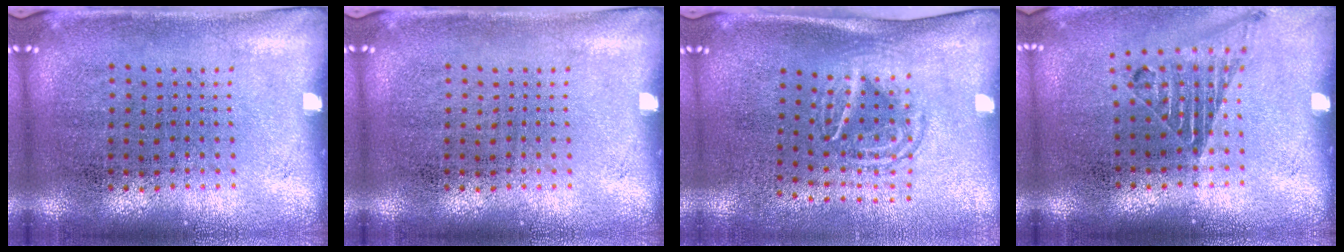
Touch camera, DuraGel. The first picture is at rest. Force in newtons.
{"total": 0.0}
{"total": 1.6, "press": 1.2, "slide": 1.1}
{"total": 1.2, "press": 1.1, "slide": 0.3}